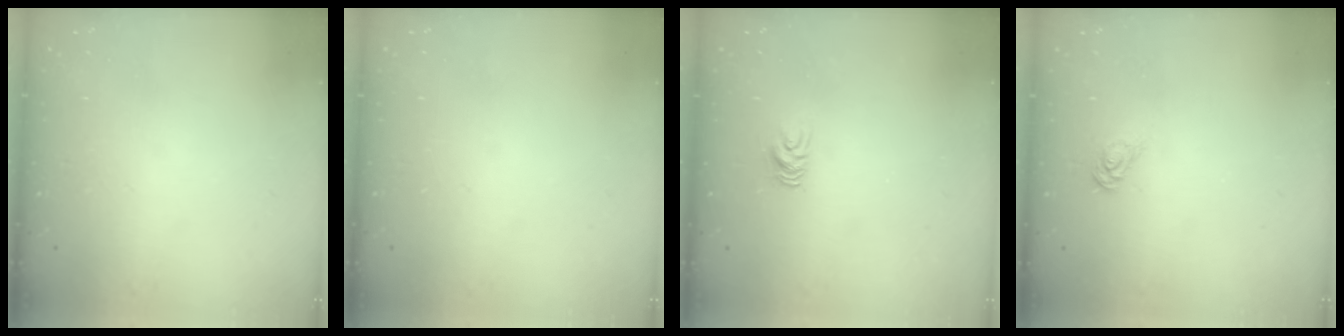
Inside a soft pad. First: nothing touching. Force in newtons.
{"total": 0.0}
{"total": 6.3, "press": 6.2, "slide": 0.6}
{"total": 4.7, "press": 4.6, "slide": 0.5}